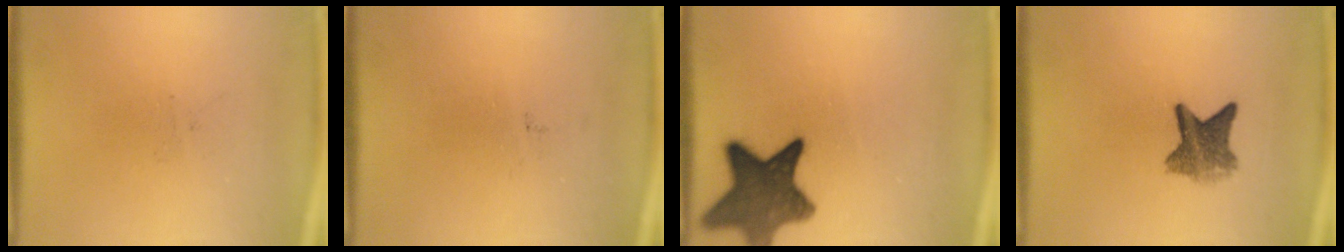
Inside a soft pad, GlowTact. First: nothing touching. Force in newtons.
{"total": 0.0}
{"total": 11.5}
{"total": 5.9}